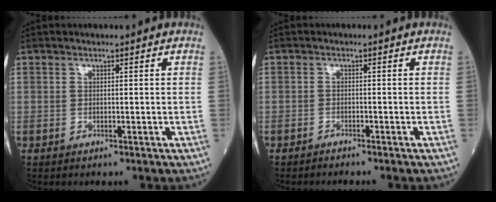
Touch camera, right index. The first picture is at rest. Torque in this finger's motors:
{"motor_torque": [-0.72, -0.71, -0.05, -0.05]}